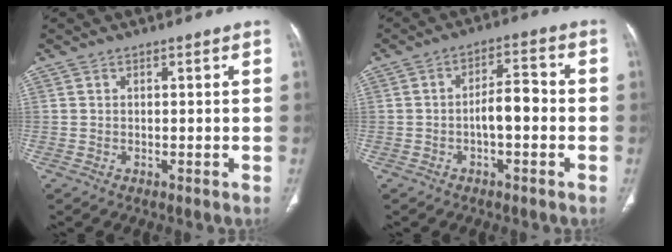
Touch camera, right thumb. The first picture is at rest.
{"total": 5.9, "force": [-1.3, 2.5, 5.2], "torque": [-0.075, 0.028, -0.026]}